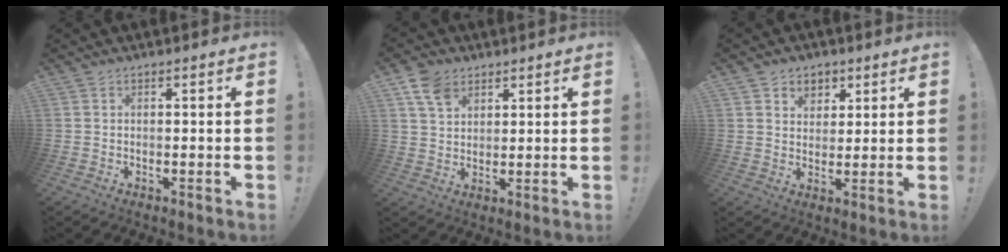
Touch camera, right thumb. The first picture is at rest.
{"total": 8.1, "force": [4.9, 5.3, 3.7], "torque": [-0.063, -0.016, 0.096]}
{"total": 5.7, "force": [2.8, 4.9, 0.8], "torque": [-0.008, -0.020, 0.055]}